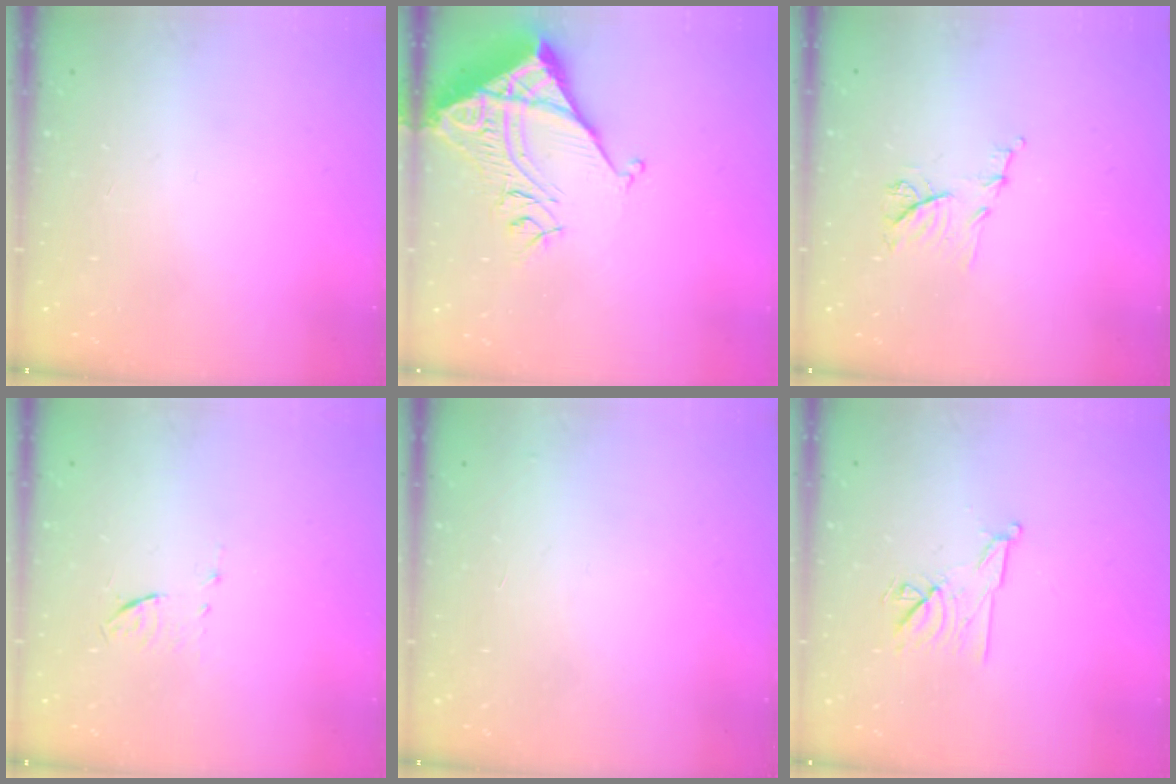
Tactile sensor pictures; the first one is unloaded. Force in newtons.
{"total": 9.6, "press": 9.5, "slide": 1.1}
{"total": 7.3, "press": 7.2, "slide": 0.9}
{"total": 4.2, "press": 4.1, "slide": 0.9}
{"total": 2.9, "press": 2.9, "slide": 0.1}
{"total": 8.9, "press": 8.9, "slide": 1.1}